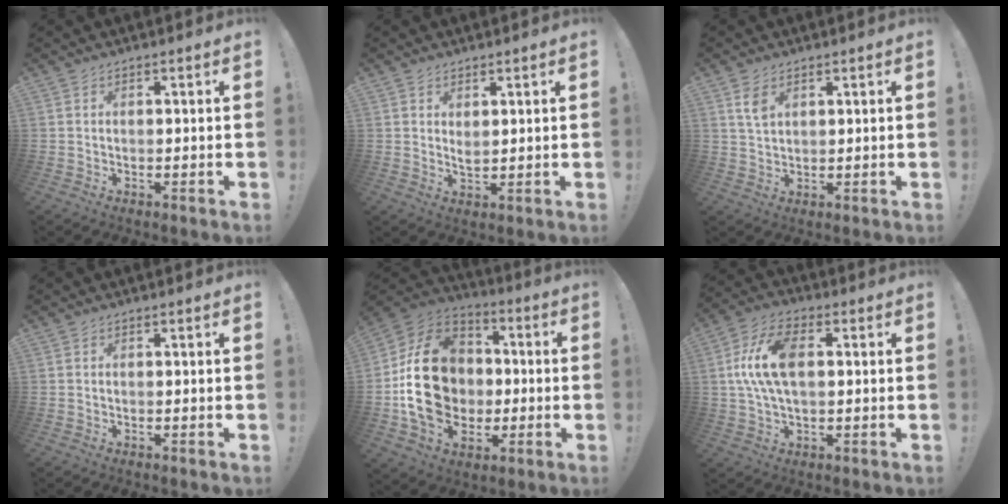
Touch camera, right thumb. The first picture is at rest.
{"total": 2.5, "force": [2.0, 1.0, 1.2], "torque": [-0.013, -0.013, 0.033]}
{"total": 4.6, "force": [2.3, 2.5, 3.1], "torque": [-0.041, -0.011, 0.040]}
{"total": 0.0}
{"total": 23.0, "force": [-1.5, 18.4, 13.7], "torque": [-0.227, 0.026, -0.003]}
{"total": 12.6, "force": [1.9, 7.0, 10.3], "torque": [-0.195, 0.003, 0.034]}